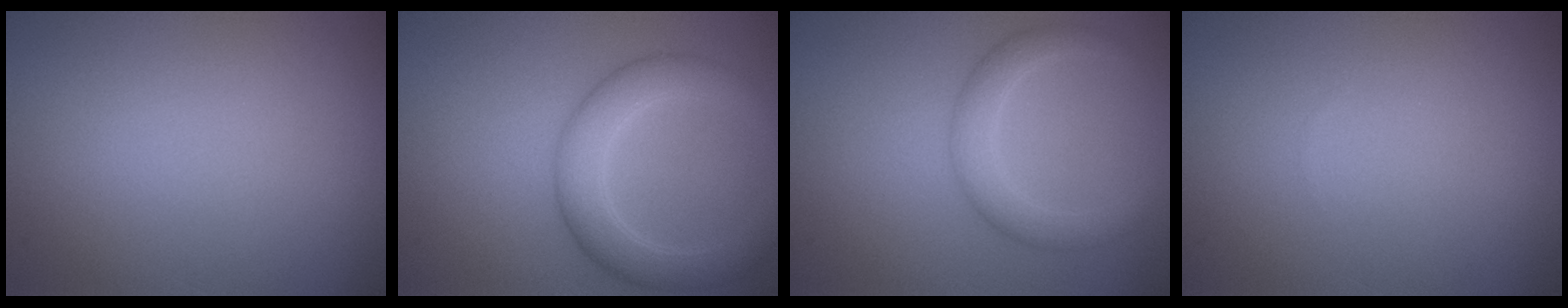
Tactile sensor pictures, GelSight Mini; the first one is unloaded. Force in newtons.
{"total": 4.7, "press": 4.7, "slide": 0.1}
{"total": 3.0, "press": 3.0, "slide": 0.1}
{"total": 0.0}